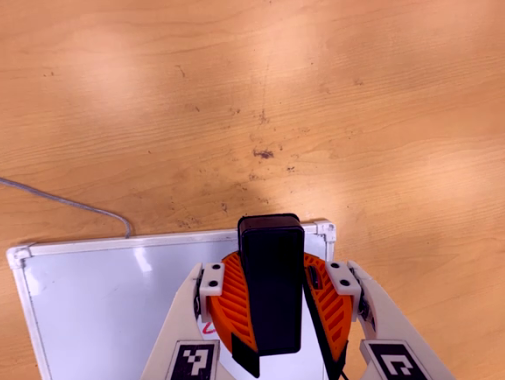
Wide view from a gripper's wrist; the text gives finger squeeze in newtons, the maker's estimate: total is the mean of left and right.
{"total": 11.2, "left": 11.0, "right": 11.4}